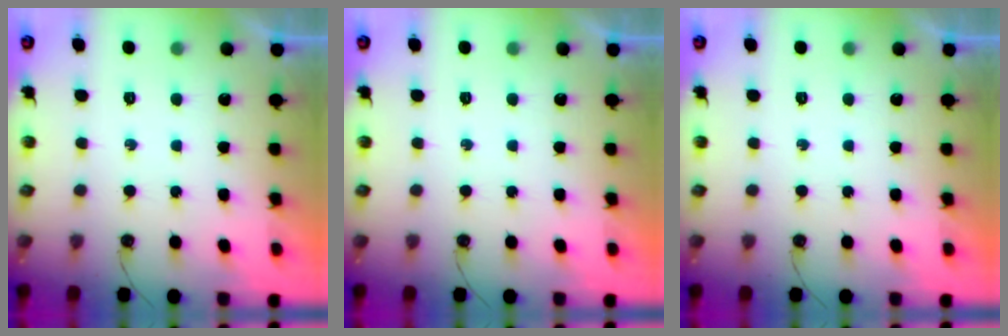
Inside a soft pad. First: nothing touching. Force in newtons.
{"total": 0.0}
{"total": 0.0}